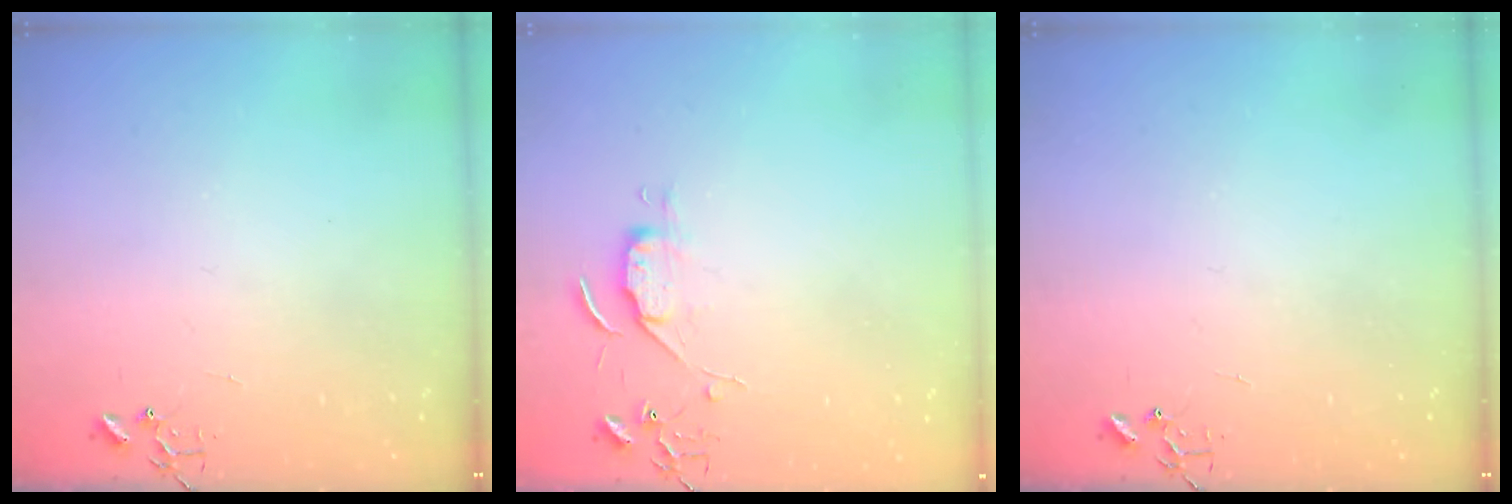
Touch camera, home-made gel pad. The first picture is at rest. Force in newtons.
{"total": 5.1, "press": 5.1, "slide": 0.6}
{"total": 0.0}